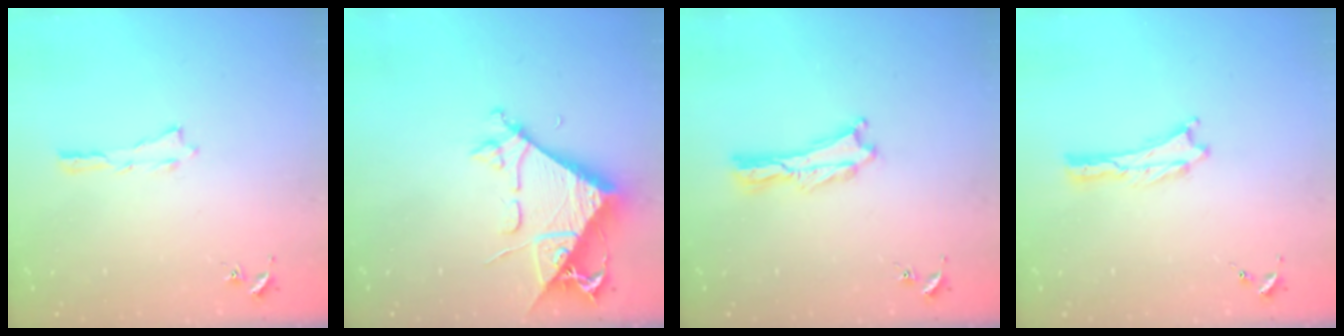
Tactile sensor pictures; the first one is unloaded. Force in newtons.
{"total": 8.7, "press": 8.6, "slide": 1.1}
{"total": 0.7, "press": 0.7, "slide": 0.2}
{"total": 0.0}